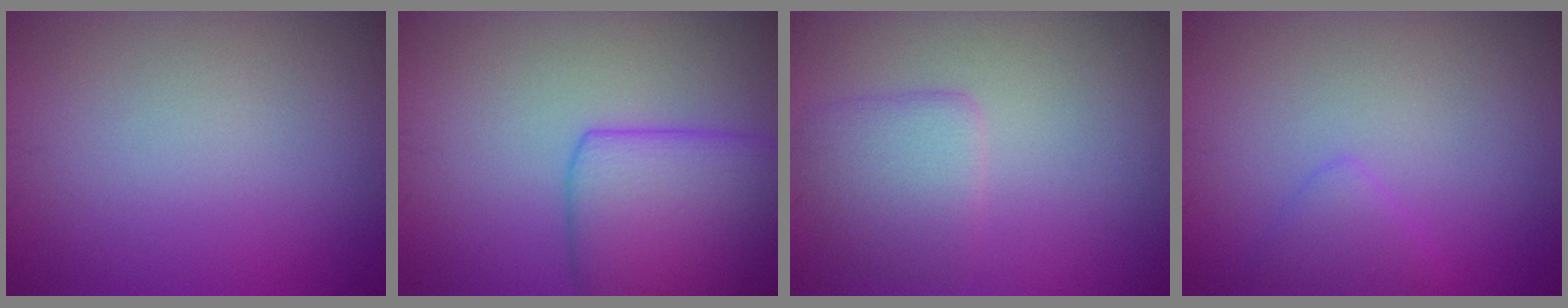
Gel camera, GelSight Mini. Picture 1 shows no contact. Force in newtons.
{"total": 6.6, "press": 6.6, "slide": 0.4}
{"total": 2.9, "press": 2.9, "slide": 0.3}
{"total": 1.6, "press": 1.6, "slide": 0.1}